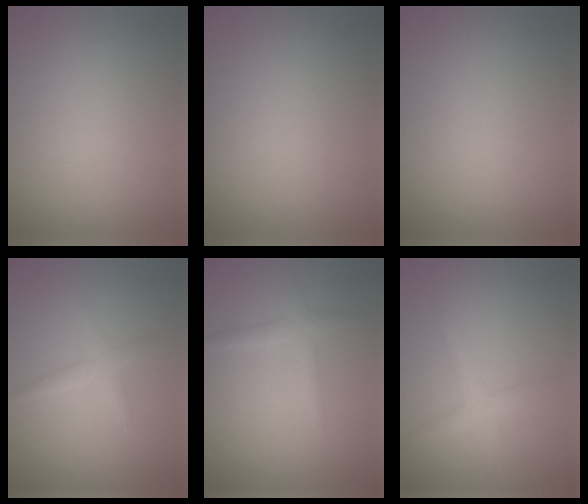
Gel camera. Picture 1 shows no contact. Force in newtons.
{"total": 0.0}
{"total": 0.0}
{"total": 1.6, "press": 1.6, "slide": 0.1}
{"total": 1.7, "press": 1.7, "slide": 0.0}
{"total": 1.9, "press": 1.9, "slide": 0.0}